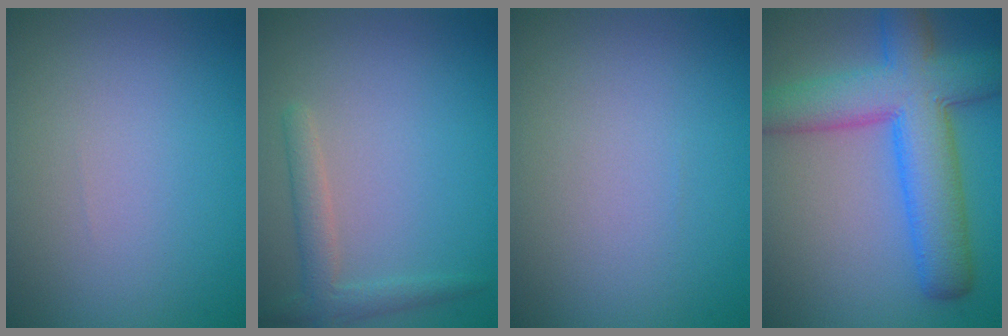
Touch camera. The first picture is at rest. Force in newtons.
{"total": 2.3, "press": 2.2, "slide": 0.2}
{"total": 0.0}
{"total": 9.0, "press": 9.0, "slide": 0.3}